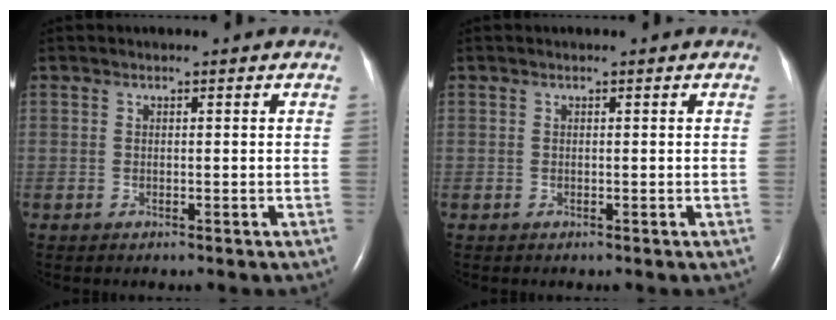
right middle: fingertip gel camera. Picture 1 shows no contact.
{"total": 0.0}